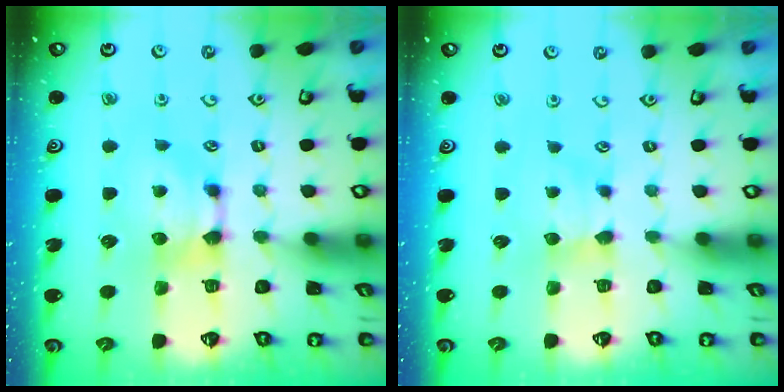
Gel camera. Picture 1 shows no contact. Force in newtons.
{"total": 1.4, "press": 1.3, "slide": 0.5}